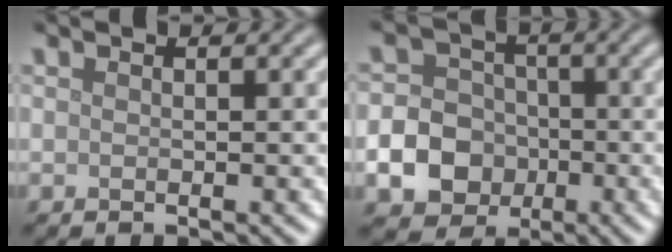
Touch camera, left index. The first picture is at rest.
{"total": 10.2, "force": [-3.3, 9.2, 3.0], "torque": [-0.069, -0.028, -0.076]}